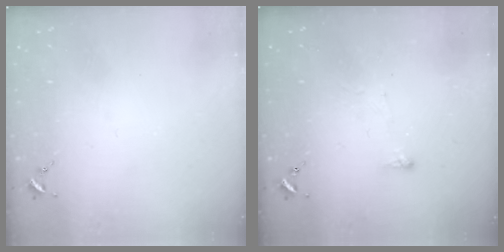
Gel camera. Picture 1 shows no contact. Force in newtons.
{"total": 2.9, "press": 2.9, "slide": 0.4}